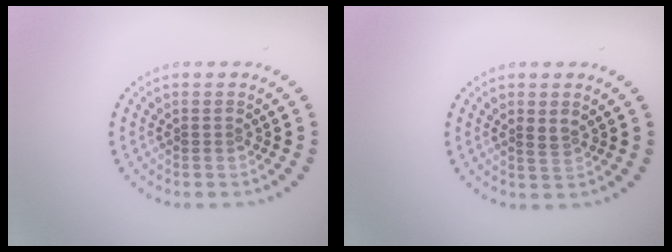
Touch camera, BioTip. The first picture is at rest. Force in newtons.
{"total": 1.2, "press": 1.1, "slide": 0.5}